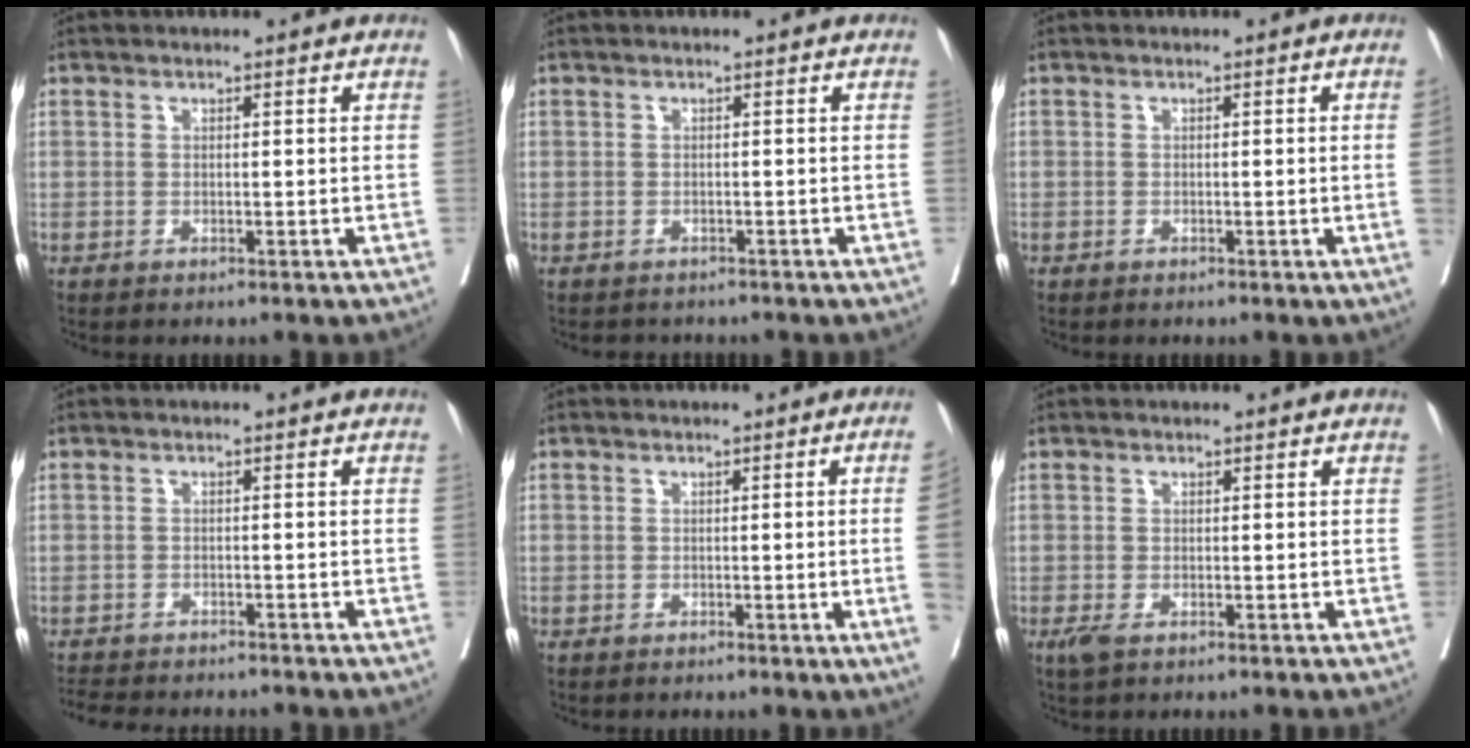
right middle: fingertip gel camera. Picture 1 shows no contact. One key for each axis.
{"total": 2.3, "fx": -2.1, "fy": 1.0, "fz": 0.1, "tx": -0.004, "ty": -0.003, "tz": -0.033}
{"total": 1.1, "fx": -0.2, "fy": -0.2, "fz": 1.0, "tx": -0.014, "ty": -0.001, "tz": -0.003}
{"total": 8.5, "fx": -7.8, "fy": 1.6, "fz": 2.9, "tx": -0.043, "ty": -0.009, "tz": -0.113}
{"total": 3.9, "fx": -0.6, "fy": -1.2, "fz": 3.7, "tx": -0.036, "ty": -0.006, "tz": -0.008}
{"total": 1.7, "fx": -0.9, "fy": 0.7, "fz": 1.2, "tx": -0.028, "ty": -0.005, "tz": -0.014}